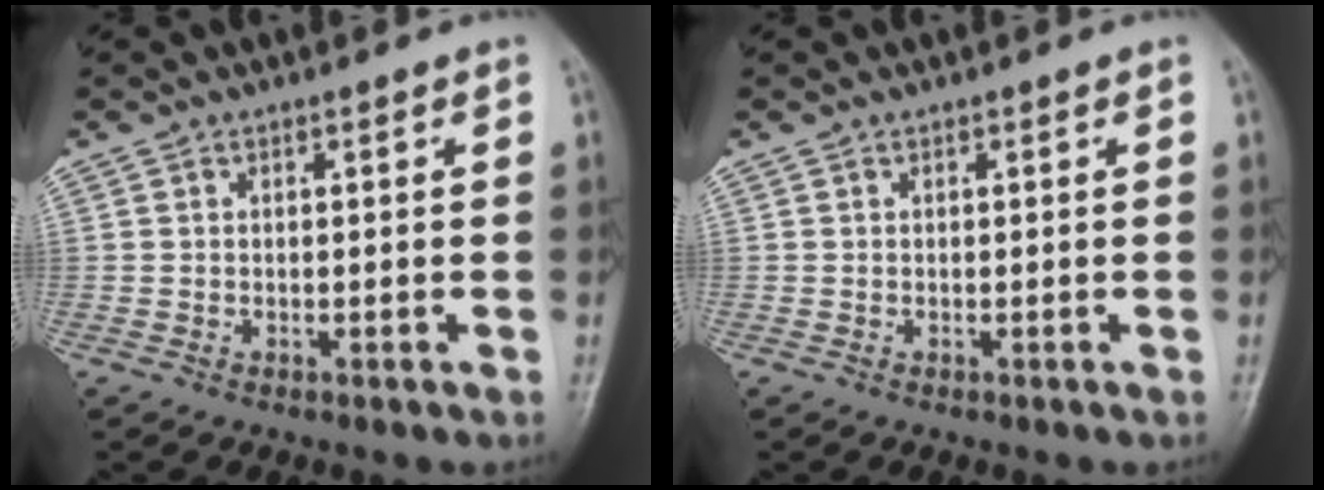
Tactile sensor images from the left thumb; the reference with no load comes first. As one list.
[{"total": 0.0}]